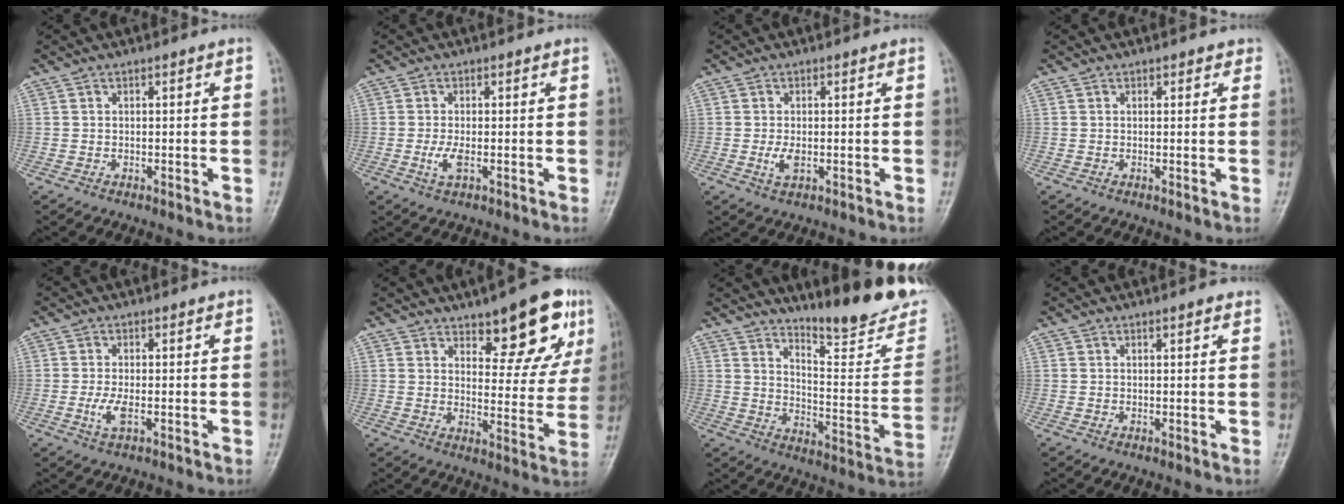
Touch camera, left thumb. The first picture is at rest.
{"total": 2.7, "force": [-0.4, 0.8, 2.5], "torque": [-0.061, -0.003, -0.006]}
{"total": 2.4, "force": [-0.2, 1.1, 2.1], "torque": [-0.048, -0.005, -0.002]}
{"total": 1.0, "force": [0.8, 0.7, 0.2], "torque": [0.010, -0.004, 0.004]}
{"total": 3.0, "force": [-0.5, 0.9, 2.8], "torque": [-0.067, -0.004, -0.008]}
{"total": 13.8, "force": [8.5, 5.1, 9.6], "torque": [-0.078, -0.047, 0.118]}
{"total": 18.5, "force": [15.9, 2.7, 9.1], "torque": [-0.104, -0.136, 0.226]}
{"total": 1.2, "force": [1.0, 0.3, 0.7], "torque": [-0.006, -0.002, 0.012]}